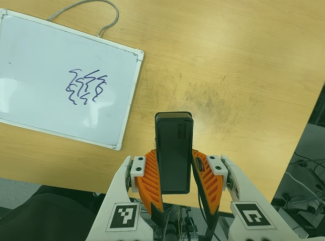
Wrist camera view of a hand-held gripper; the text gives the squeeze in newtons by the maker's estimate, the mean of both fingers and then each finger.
{"total": 4.5, "left": 3.3, "right": 5.6}